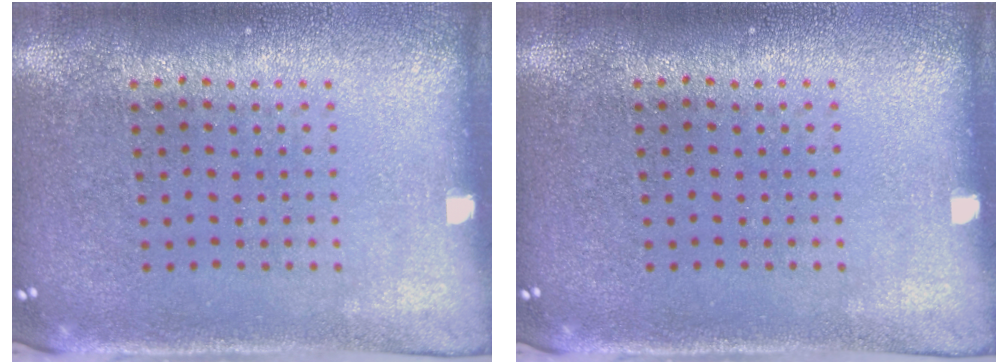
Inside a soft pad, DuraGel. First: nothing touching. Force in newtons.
{"total": 0.0}